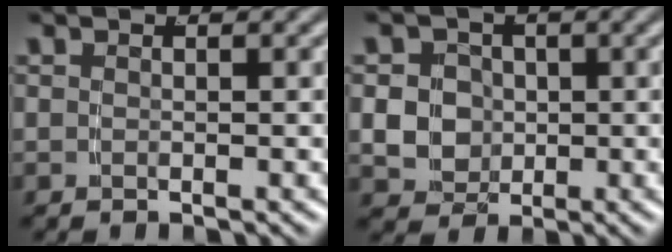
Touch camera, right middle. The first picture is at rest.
{"total": 8.5, "force": [-0.4, 7.9, 3.0], "torque": [-0.078, -0.029, -0.002]}